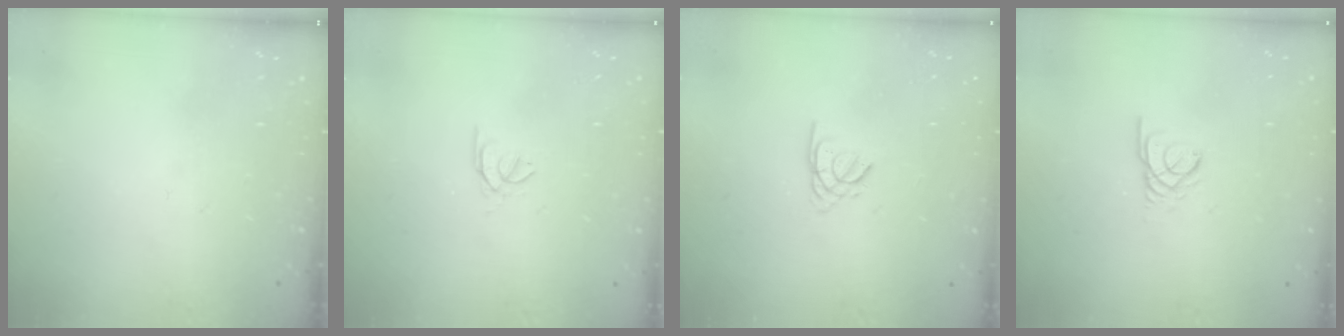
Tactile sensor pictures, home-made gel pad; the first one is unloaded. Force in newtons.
{"total": 0.6, "press": 0.4, "slide": 0.3}
{"total": 1.1, "press": 1.1, "slide": 0.3}
{"total": 2.4, "press": 2.4, "slide": 0.3}